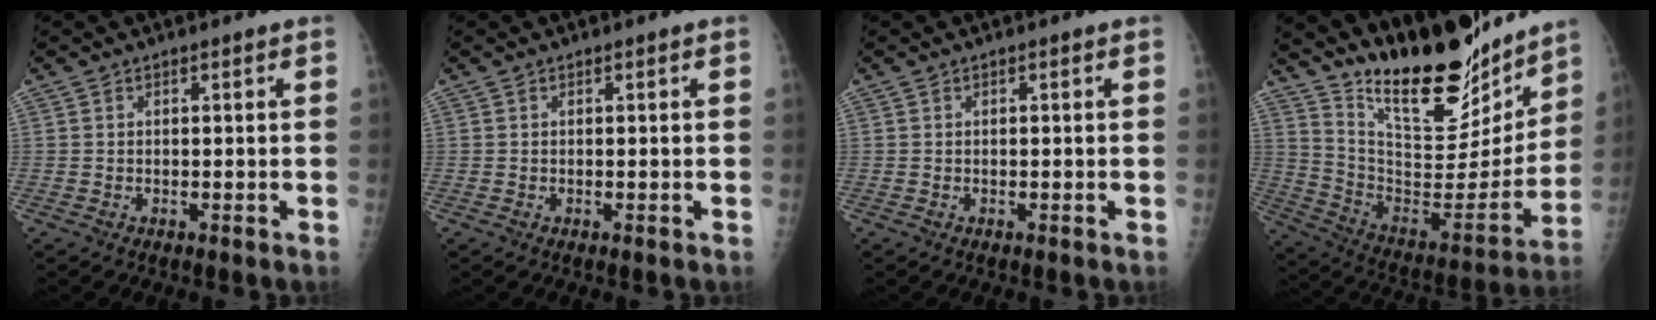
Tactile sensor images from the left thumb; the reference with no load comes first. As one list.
[{"total": 0.0}, {"total": 0.0}, {"total": 24.6, "force": [19.6, 8.0, 12.6], "torque": [-0.160, -0.114, 0.327]}]